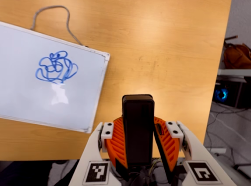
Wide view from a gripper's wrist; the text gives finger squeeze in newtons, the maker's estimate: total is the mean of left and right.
{"total": 5.5, "left": 5.5, "right": 5.5}